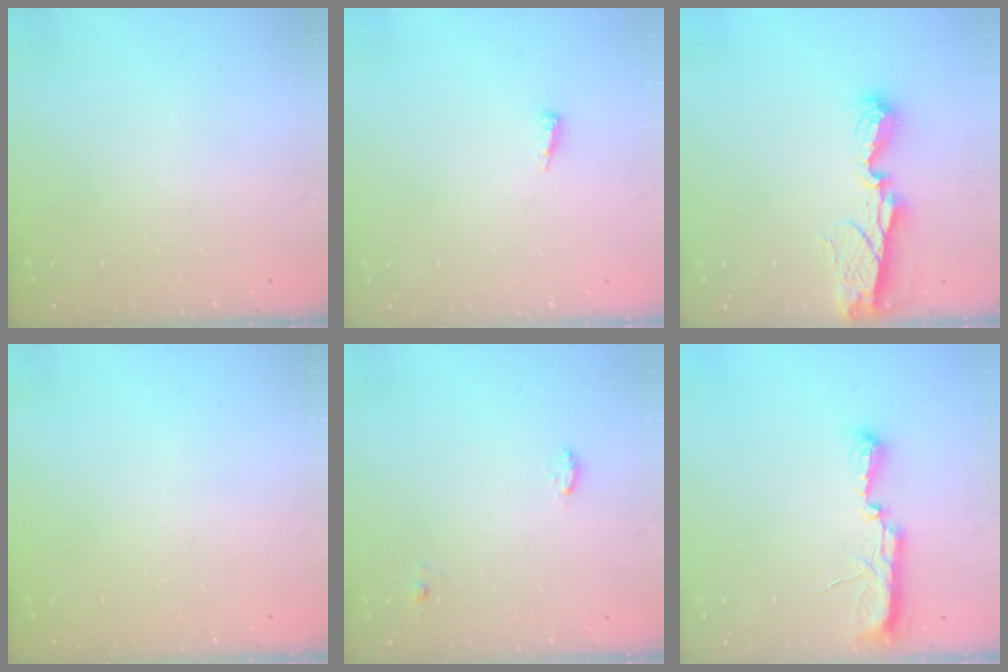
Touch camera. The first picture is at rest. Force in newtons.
{"total": 5.0, "press": 4.9, "slide": 0.9}
{"total": 8.4, "press": 8.4, "slide": 1.1}
{"total": 0.0}
{"total": 5.9, "press": 4.3, "slide": 4.1}
{"total": 7.4, "press": 7.4, "slide": 0.7}